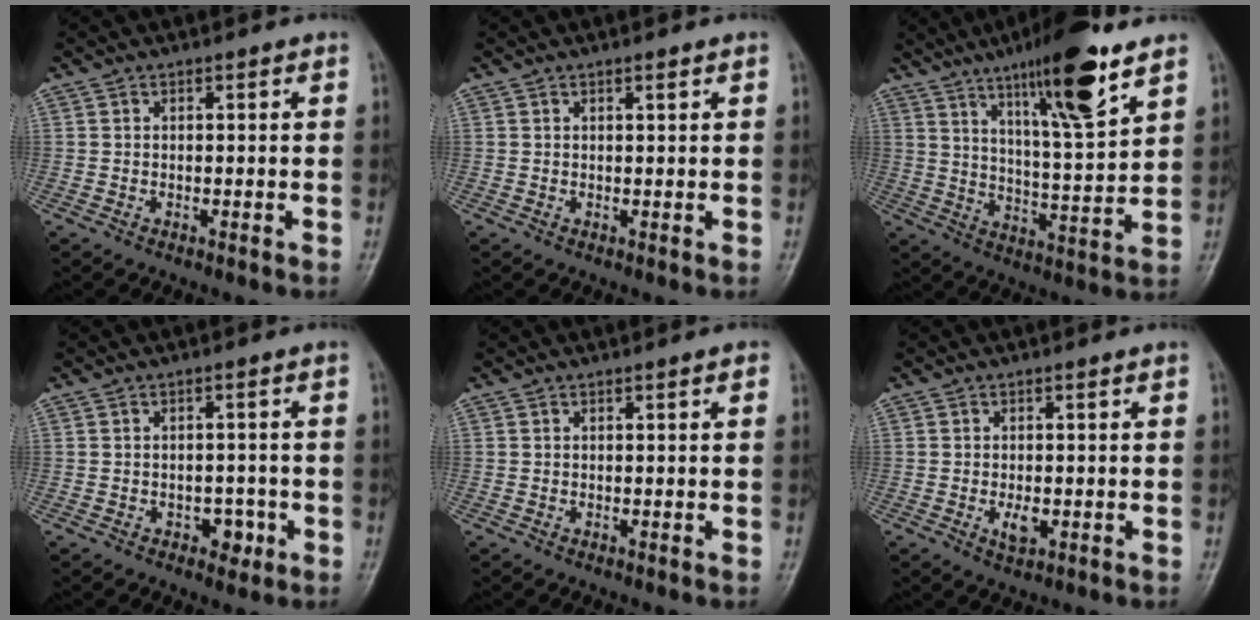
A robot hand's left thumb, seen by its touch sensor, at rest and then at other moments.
{"total": 0.8, "force": [0.6, 0.0, 0.6], "torque": [-0.009, -0.002, 0.010]}
{"total": 16.6, "force": [9.9, 2.6, 13.0], "torque": [-0.200, -0.053, 0.166]}
{"total": 3.4, "force": [-1.4, 2.4, 2.1], "torque": [-0.006, 0.008, -0.016]}
{"total": 1.0, "force": [0.4, 0.1, 0.9], "torque": [-0.016, 0.001, 0.004]}
{"total": 2.9, "force": [-0.6, 1.5, 2.5], "torque": [-0.040, -0.004, -0.007]}